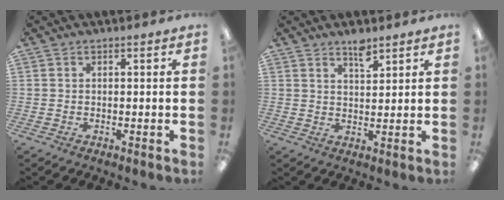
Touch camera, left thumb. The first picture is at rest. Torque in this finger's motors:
{"motor_torque": [0.25, 0.02, 0.34, -0.36, 0.00]}